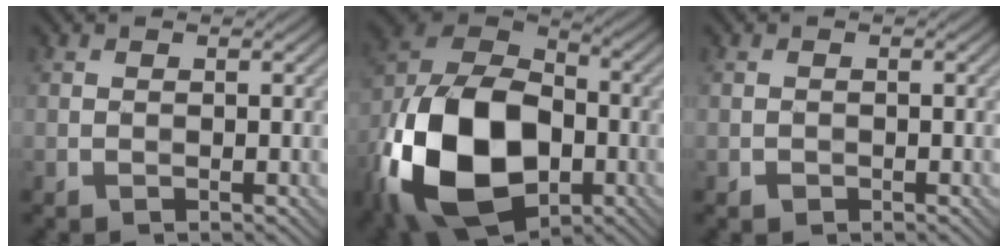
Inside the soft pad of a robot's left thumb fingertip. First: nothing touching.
{"total": 20.5, "force": [-6.9, 13.3, 14.0], "torque": [-0.321, -0.036, -0.129]}
{"total": 0.5, "force": [-0.4, 0.3, 0.0], "torque": [0.001, -0.001, -0.008]}